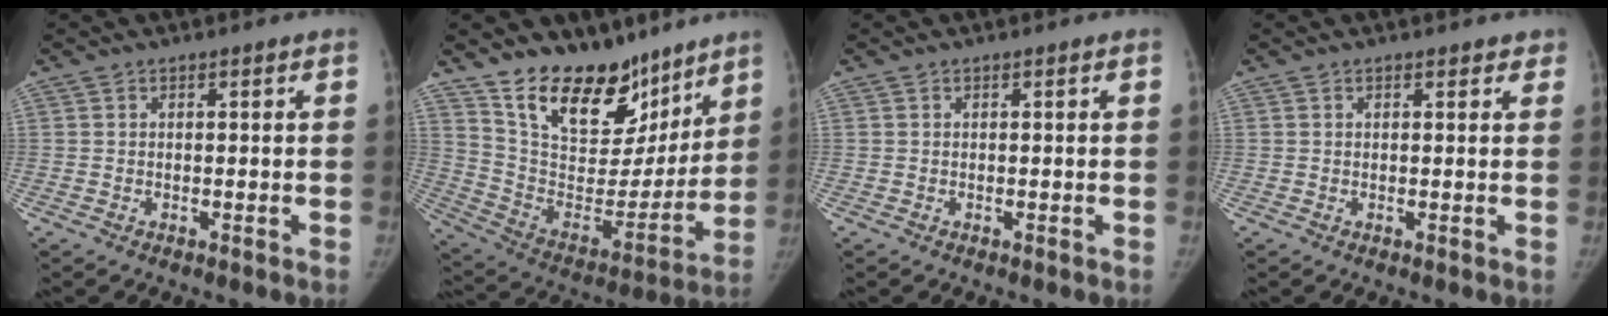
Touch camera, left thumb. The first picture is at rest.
{"total": 22.6, "force": [16.5, 11.6, 10.1], "torque": [-0.110, -0.094, 0.281]}
{"total": 0.0}
{"total": 1.5, "force": [1.2, 0.8, 0.4], "torque": [0.013, -0.003, 0.008]}